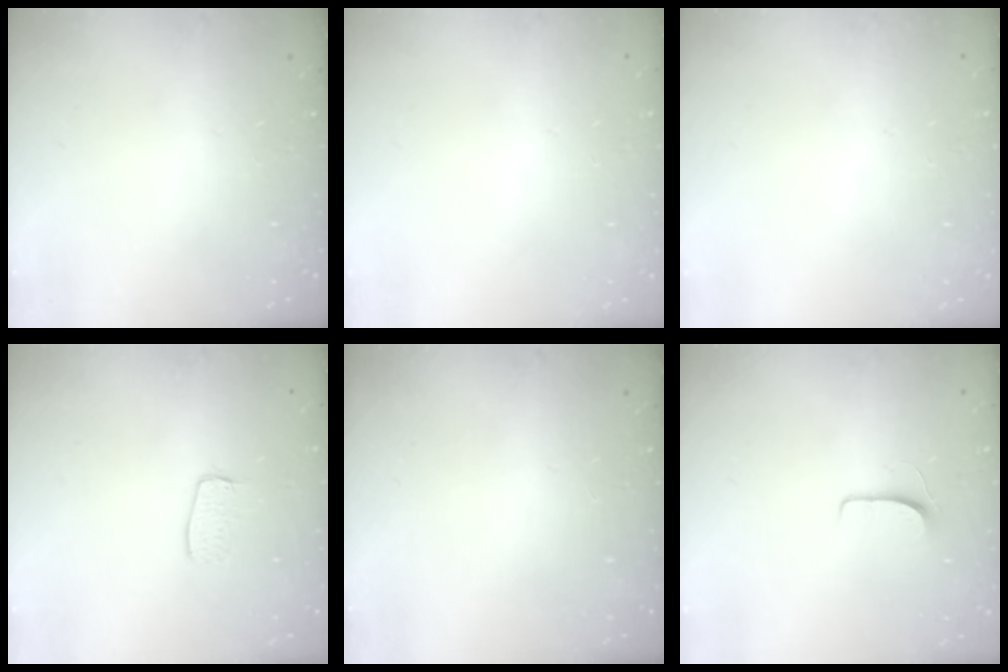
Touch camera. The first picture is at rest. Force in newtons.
{"total": 0.0}
{"total": 0.0}
{"total": 6.6, "press": 6.6, "slide": 0.4}
{"total": 0.0}
{"total": 5.1, "press": 5.0, "slide": 0.5}